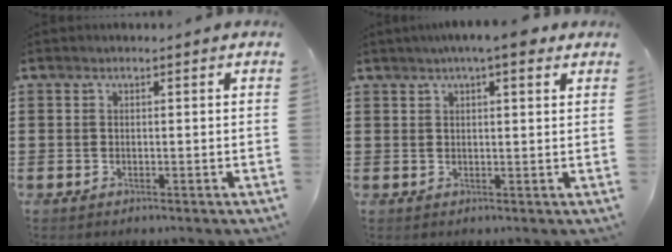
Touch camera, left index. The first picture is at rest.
{"total": 4.2, "force": [2.8, 0.7, 3.1], "torque": [-0.058, 0.005, 0.047]}